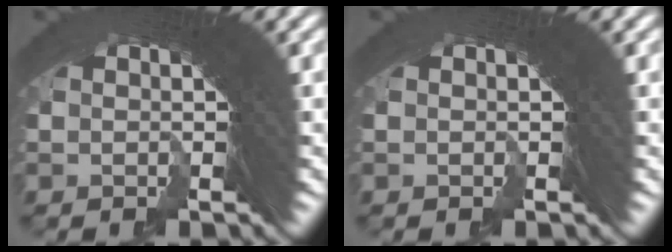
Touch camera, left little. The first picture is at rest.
{"total": 0.0}